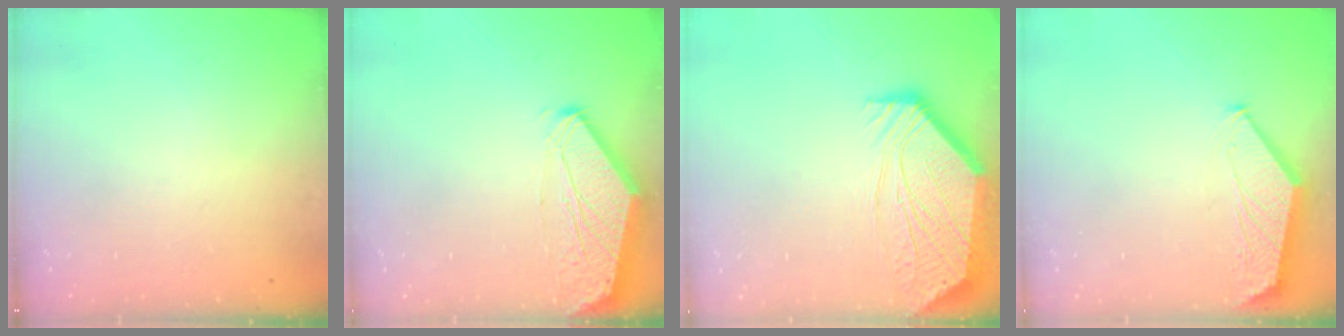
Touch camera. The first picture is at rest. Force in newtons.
{"total": 0.0}
{"total": 4.4, "press": 4.3, "slide": 0.6}
{"total": 1.6, "press": 1.5, "slide": 0.4}